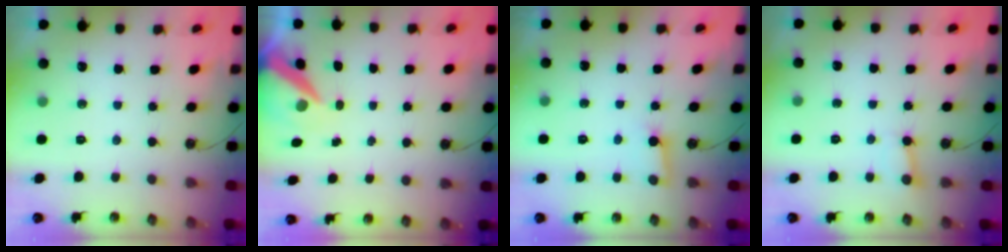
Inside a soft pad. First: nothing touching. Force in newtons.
{"total": 6.9, "press": 6.9, "slide": 0.9}
{"total": 2.8, "press": 2.8, "slide": 0.1}
{"total": 2.6, "press": 2.6, "slide": 0.2}